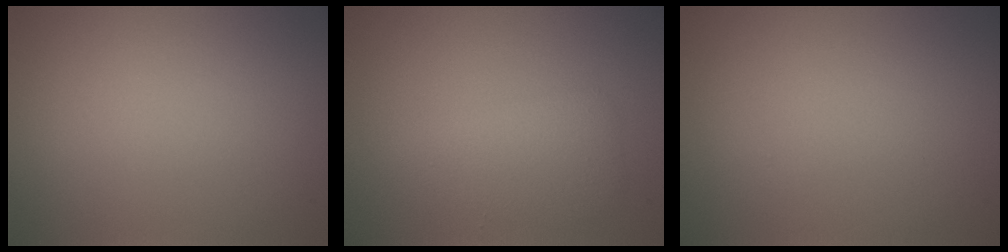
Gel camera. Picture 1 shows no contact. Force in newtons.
{"total": 2.8, "press": 2.8, "slide": 0.1}
{"total": 0.0}